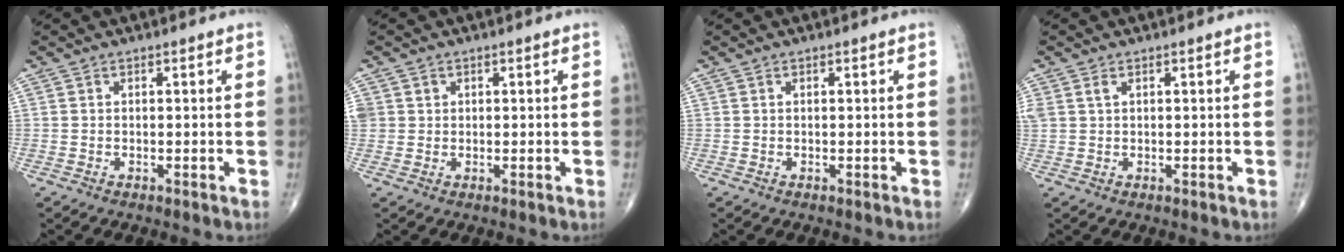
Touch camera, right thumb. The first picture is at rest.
{"total": 2.6, "force": [0.7, 2.4, 0.6], "torque": [0.000, 0.001, 0.017]}
{"total": 0.0}
{"total": 2.1, "force": [0.9, 1.3, 1.4], "torque": [-0.046, 0.014, 0.026]}